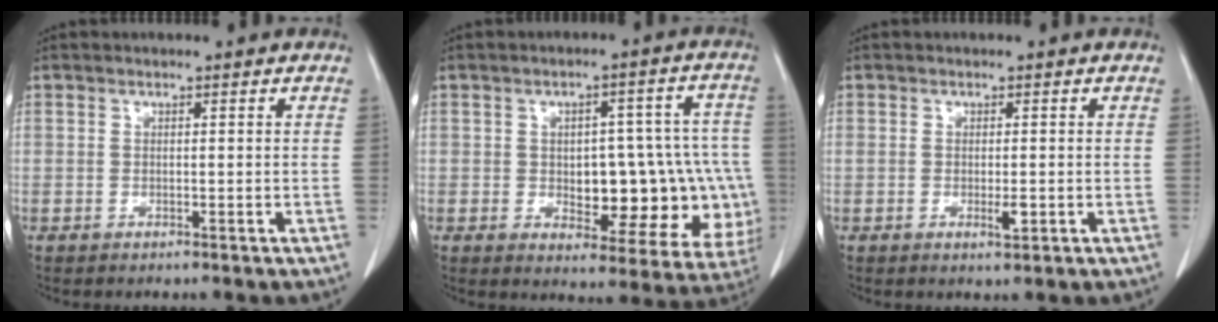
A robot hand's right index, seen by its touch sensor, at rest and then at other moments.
{"total": 17.2, "force": [-2.5, 7.5, 15.3], "torque": [-0.138, 0.032, -0.008]}
{"total": 2.0, "force": [-0.5, 0.5, 1.8], "torque": [-0.032, -0.005, -0.006]}